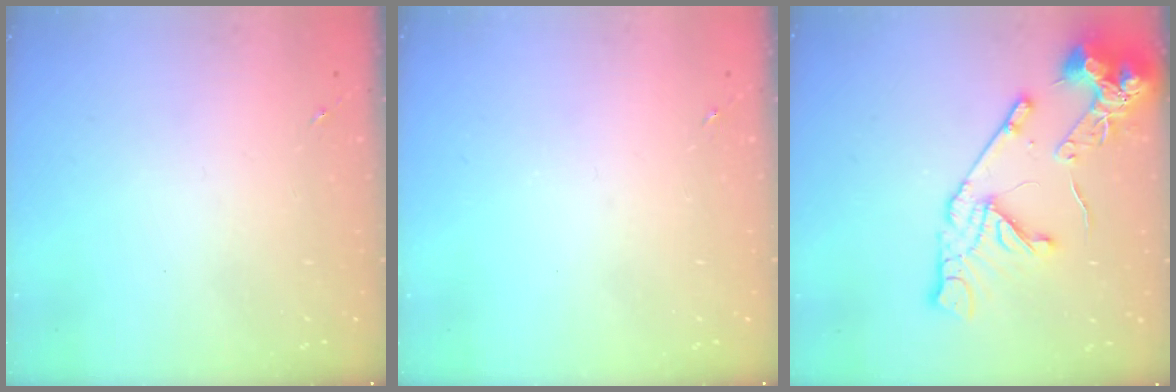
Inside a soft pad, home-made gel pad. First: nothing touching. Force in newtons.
{"total": 0.0}
{"total": 17.1, "press": 17.0, "slide": 2.1}